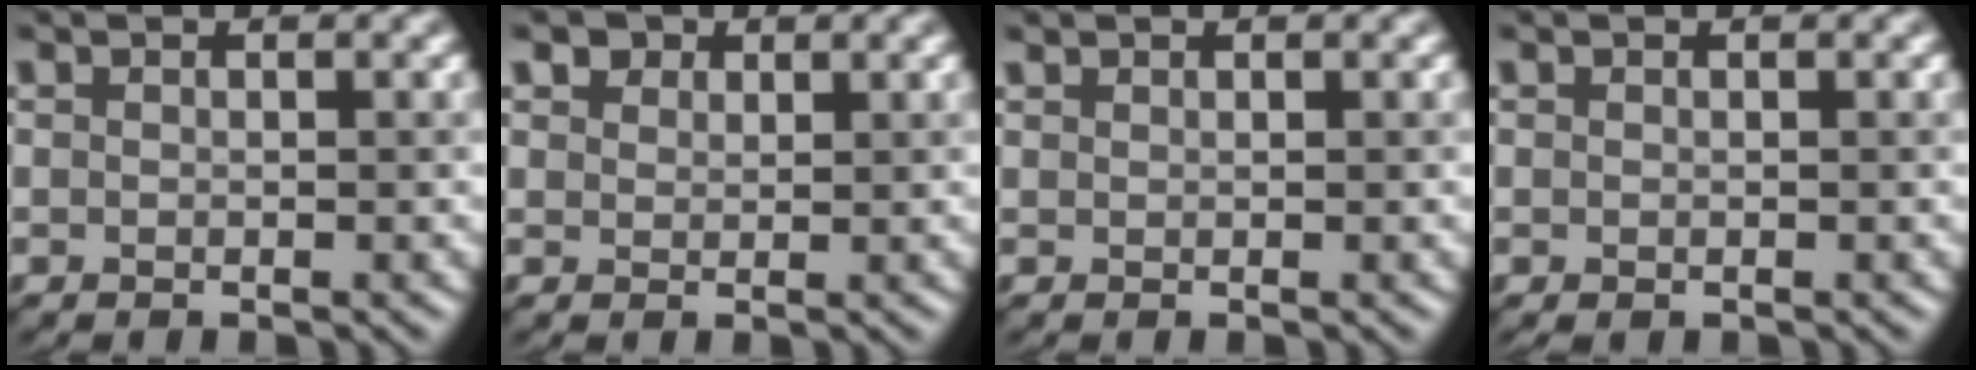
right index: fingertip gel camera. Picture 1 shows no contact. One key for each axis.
{"total": 2.7, "fx": 2.0, "fy": 1.5, "fz": 0.9, "tx": -0.022, "ty": -0.003, "tz": 0.030}
{"total": 0.5, "fx": 0.5, "fy": 0.1, "fz": 0.0, "tx": 0.003, "ty": 0.003, "tz": 0.011}
{"total": 0.6, "fx": -0.3, "fy": 0.3, "fz": 0.4, "tx": -0.011, "ty": -0.001, "tz": -0.005}